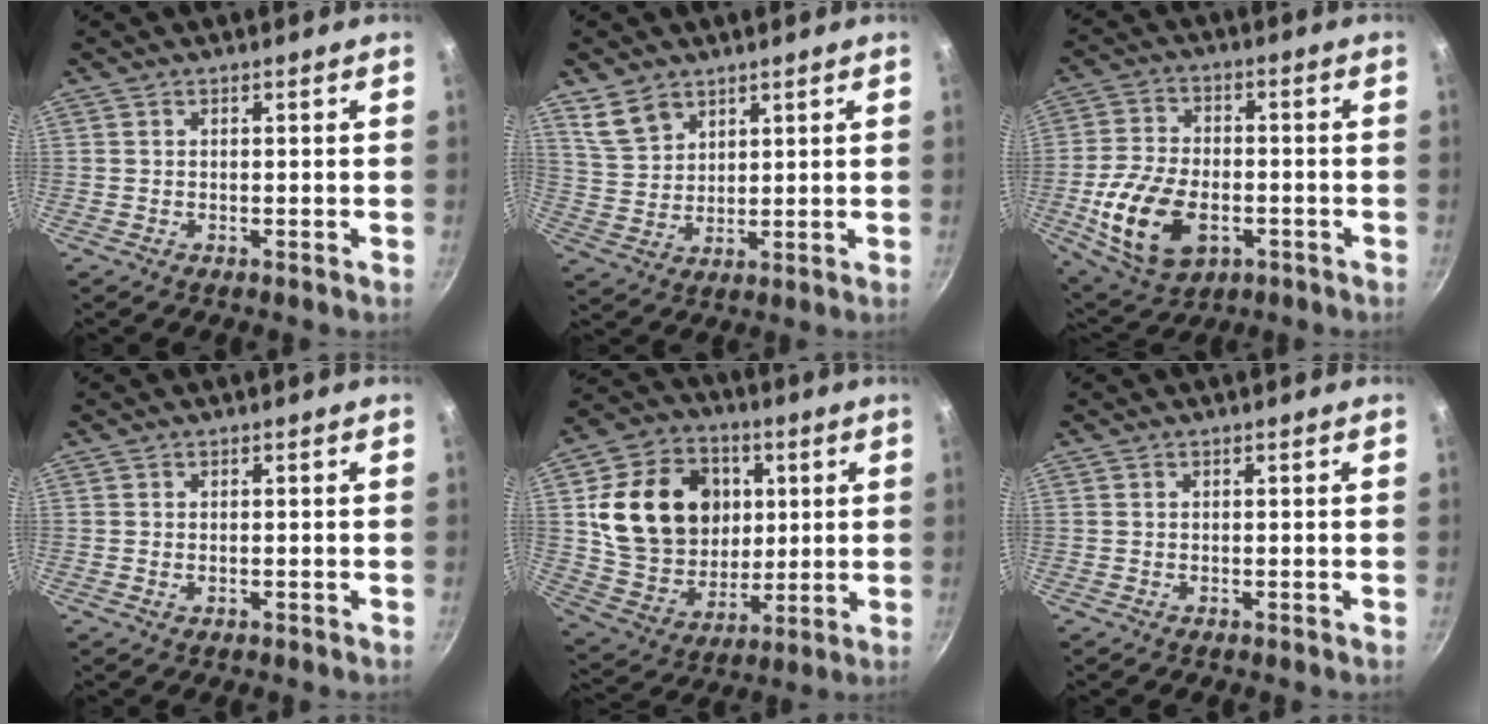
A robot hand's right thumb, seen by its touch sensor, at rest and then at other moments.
{"total": 6.8, "force": [4.5, 4.4, 2.7], "torque": [-0.036, -0.013, 0.098]}
{"total": 15.8, "force": [-4.5, 9.7, 11.6], "torque": [-0.210, 0.012, -0.072]}
{"total": 0.8, "force": [-0.2, 0.5, 0.6], "torque": [-0.010, 0.001, -0.002]}
{"total": 21.9, "force": [4.4, 17.5, 12.6], "torque": [-0.192, -0.002, 0.087]}
{"total": 0.0}